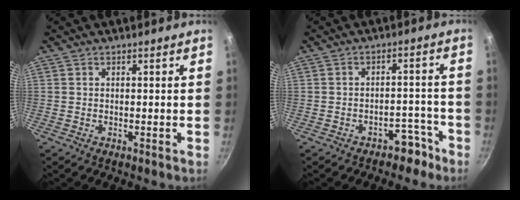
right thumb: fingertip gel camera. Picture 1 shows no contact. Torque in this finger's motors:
{"motor_torque": [0.58, -0.08, 0.43, -0.97, 0.00]}